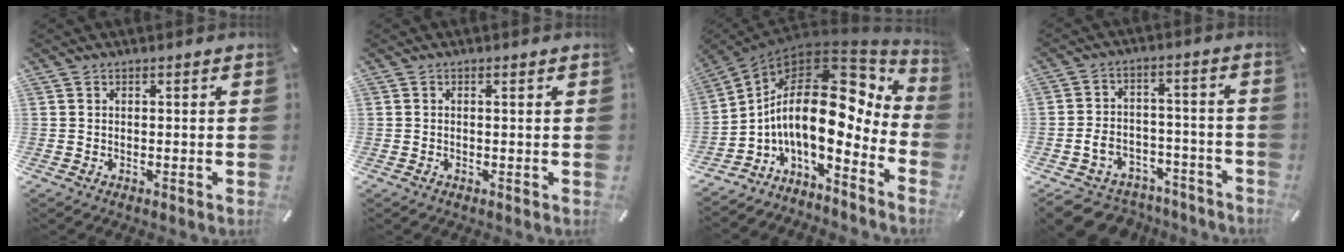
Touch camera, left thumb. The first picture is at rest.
{"total": 0.8, "force": [0.0, 0.1, 0.8], "torque": [-0.015, -0.002, 0.000]}
{"total": 18.8, "force": [2.6, 8.3, 16.6], "torque": [-0.338, -0.047, 0.036]}
{"total": 8.3, "force": [-4.1, 6.7, 2.8], "torque": [-0.060, 0.031, -0.068]}